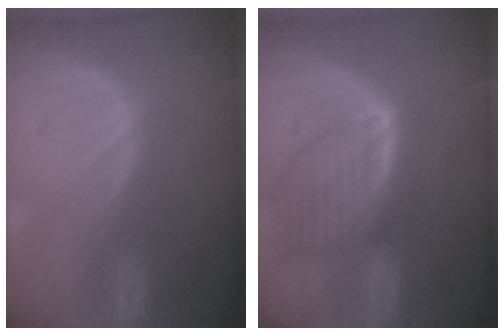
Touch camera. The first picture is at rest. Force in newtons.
{"total": 8.1, "press": 7.2, "slide": 3.6}